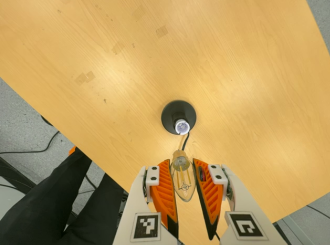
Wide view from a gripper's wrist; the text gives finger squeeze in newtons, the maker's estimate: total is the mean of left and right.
{"total": 15.5, "left": 17.0, "right": 13.9}